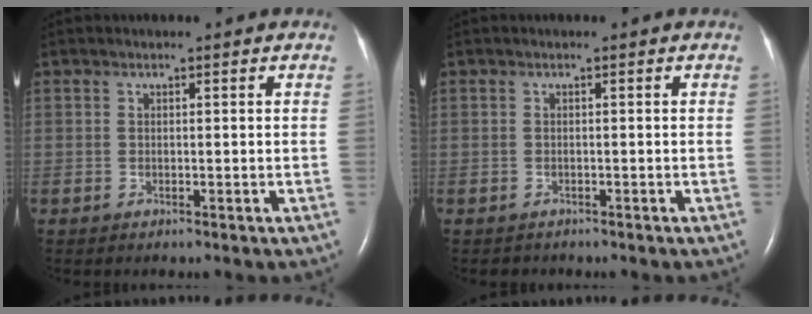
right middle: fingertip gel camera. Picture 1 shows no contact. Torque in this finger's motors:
{"motor_torque": [0.19, -0.05, -0.04, 0.00]}